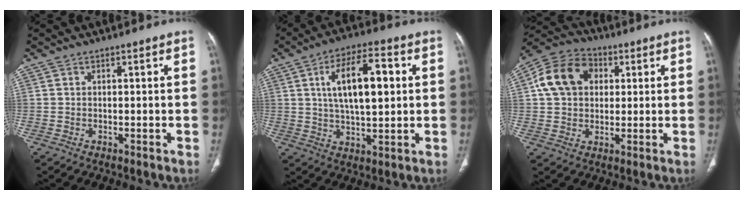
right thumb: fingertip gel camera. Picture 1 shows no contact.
{"total": 13.4, "force": [2.7, 5.8, 11.8], "torque": [-0.186, 0.003, 0.045]}
{"total": 12.9, "force": [3.0, 9.9, 7.8], "torque": [-0.128, 0.015, 0.042]}